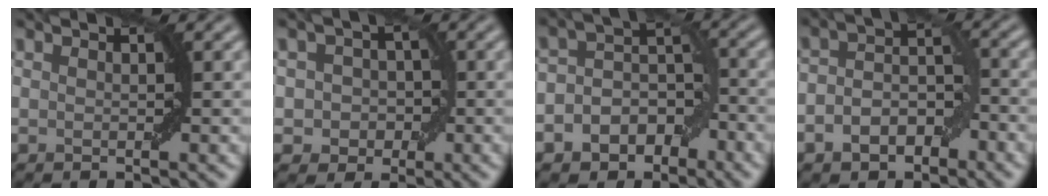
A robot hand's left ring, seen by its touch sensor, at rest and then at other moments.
{"total": 3.0, "force": [-0.2, 2.8, 1.2], "torque": [0.002, 0.007, -0.015]}
{"total": 6.3, "force": [-3.2, 4.8, 2.7], "torque": [-0.011, 0.014, -0.060]}
{"total": 4.6, "force": [-2.2, 3.1, 2.6], "torque": [-0.037, 0.003, -0.045]}